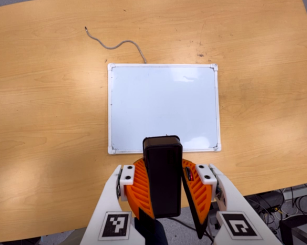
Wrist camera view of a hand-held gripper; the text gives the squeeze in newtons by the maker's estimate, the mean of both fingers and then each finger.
{"total": 9.9, "left": 10.1, "right": 9.6}